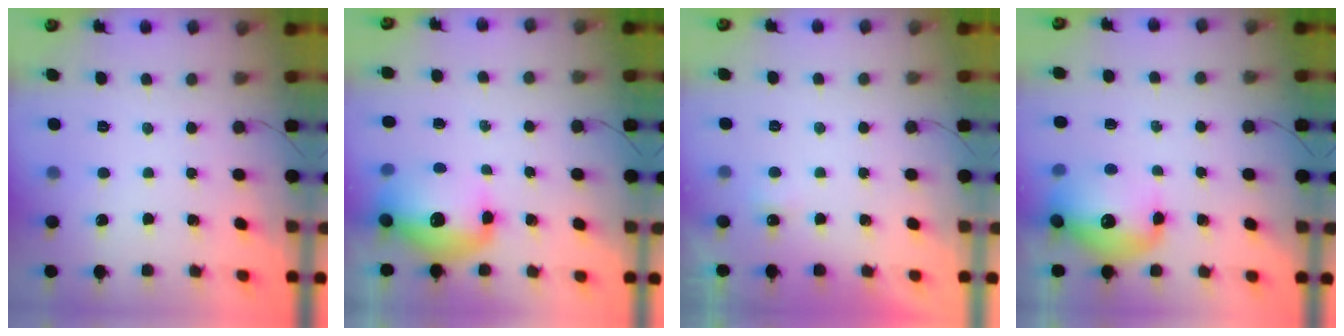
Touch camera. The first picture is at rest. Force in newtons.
{"total": 13.6, "press": 13.3, "slide": 3.0}
{"total": 2.3, "press": 2.2, "slide": 0.7}
{"total": 14.6, "press": 14.2, "slide": 3.0}